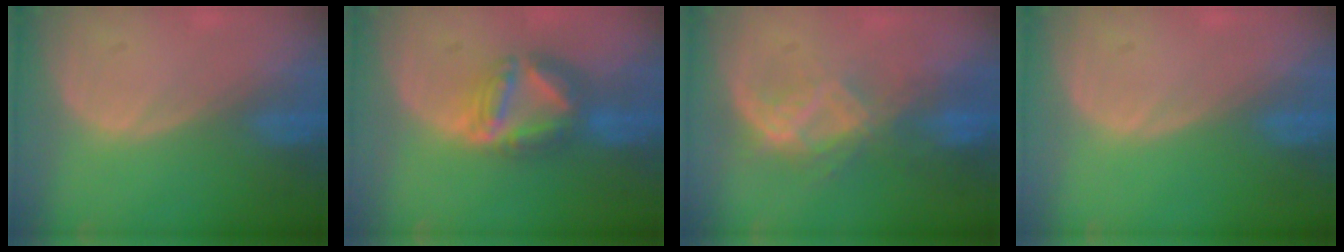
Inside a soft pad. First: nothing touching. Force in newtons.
{"total": 7.5, "press": 6.7, "slide": 3.5}
{"total": 6.9, "press": 6.5, "slide": 2.2}
{"total": 0.0}